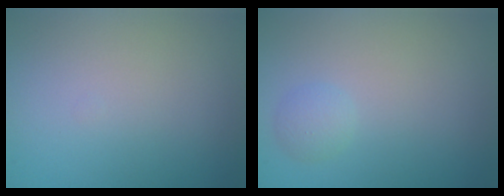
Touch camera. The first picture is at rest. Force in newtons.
{"total": 1.2, "press": 1.2, "slide": 0.1}